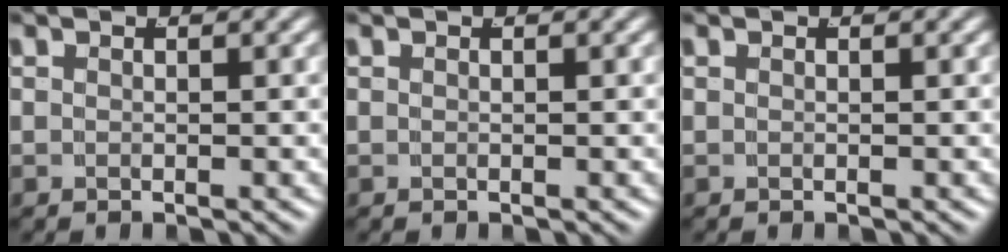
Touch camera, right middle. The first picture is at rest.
{"total": 0.0}
{"total": 0.0}